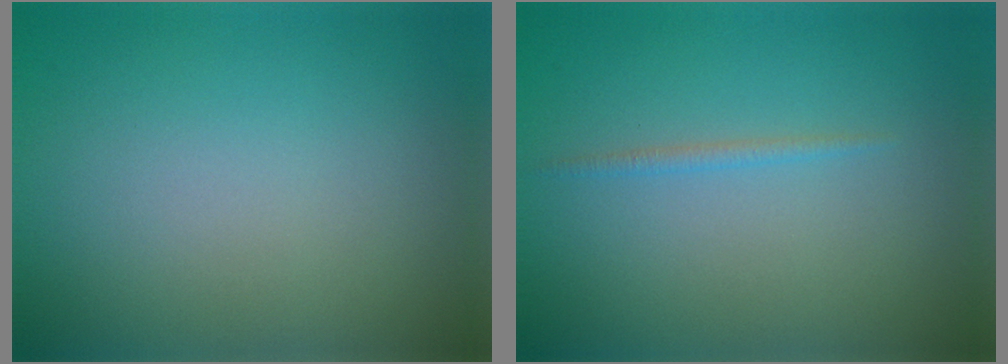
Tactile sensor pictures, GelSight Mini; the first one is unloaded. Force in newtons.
{"total": 0.8, "press": 0.8, "slide": 0.0}